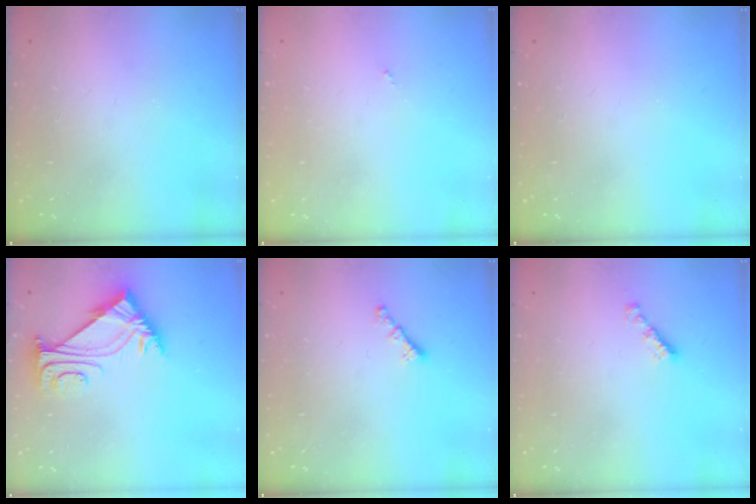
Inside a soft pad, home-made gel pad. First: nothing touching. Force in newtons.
{"total": 0.0}
{"total": 0.0}
{"total": 5.9, "press": 5.8, "slide": 1.1}
{"total": 0.6, "press": 0.5, "slide": 0.4}
{"total": 2.4, "press": 2.4, "slide": 0.4}